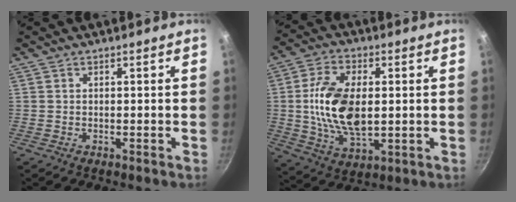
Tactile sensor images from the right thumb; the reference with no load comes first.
{"total": 14.9, "force": [0.8, 8.4, 12.3], "torque": [-0.220, 0.002, 0.016]}